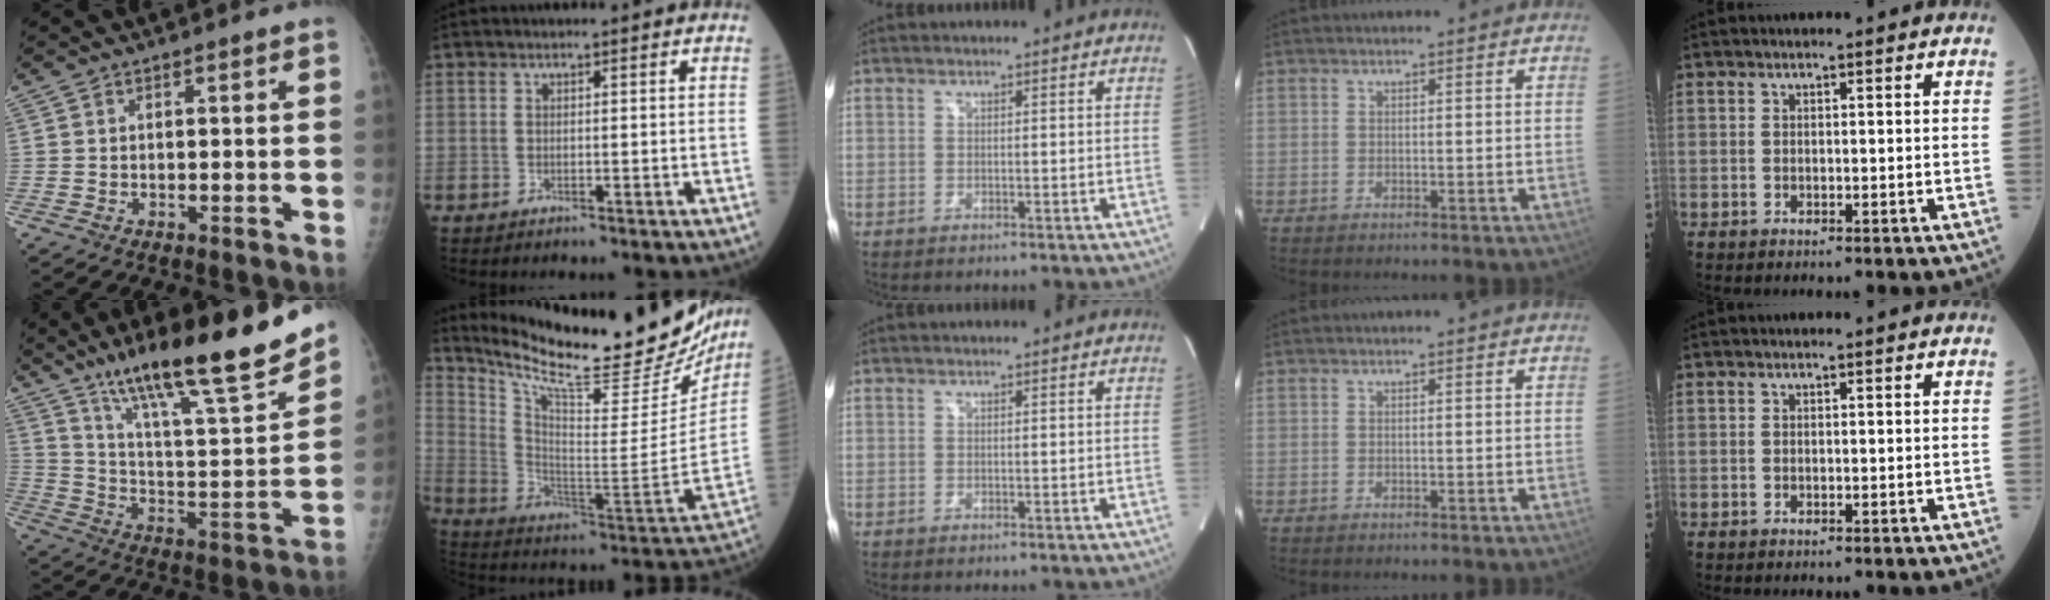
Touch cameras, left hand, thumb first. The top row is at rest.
{"thumb": {"total": 25.4, "force": [18.2, 4.0, 17.3], "torque": [-0.255, -0.070, 0.304]}, "index": {"total": 29.0, "force": [25.4, 5.0, 13.1], "torque": [-0.223, -0.078, 0.355]}}